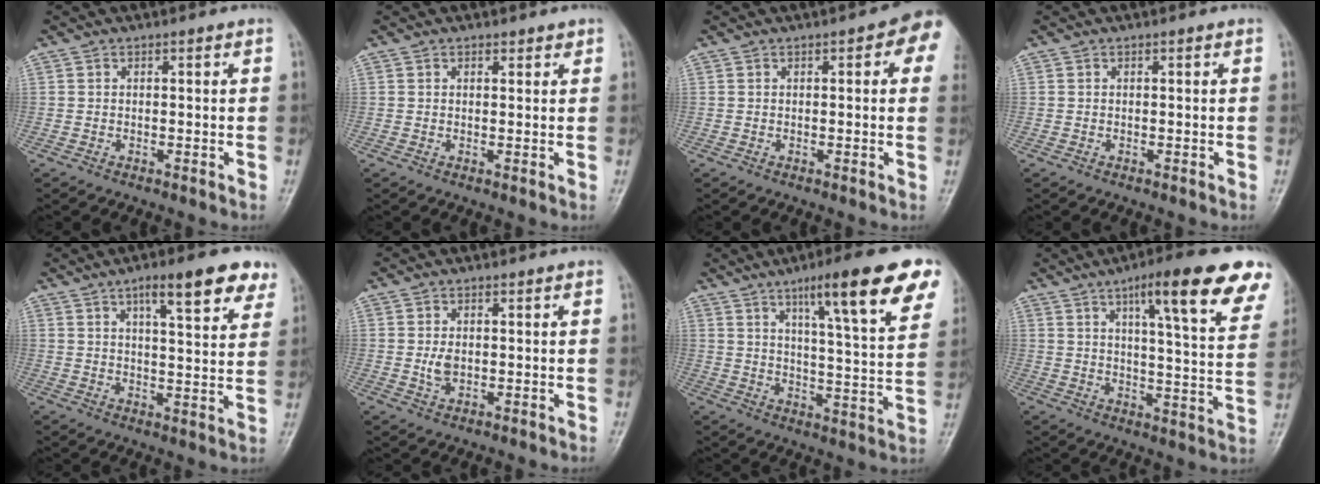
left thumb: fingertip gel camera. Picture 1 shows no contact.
{"total": 1.3, "force": [1.0, 0.8, 0.4], "torque": [0.004, -0.006, 0.010]}
{"total": 6.3, "force": [2.0, 2.4, 5.5], "torque": [-0.043, 0.002, 0.011]}
{"total": 0.0}
{"total": 12.1, "force": [7.2, 3.3, 9.2], "torque": [-0.099, -0.025, 0.097]}
{"total": 2.7, "force": [0.1, 1.8, 2.1], "torque": [-0.036, -0.004, 0.004]}
{"total": 19.0, "force": [10.7, 3.1, 15.4], "torque": [-0.190, -0.034, 0.154]}
{"total": 19.6, "force": [11.4, 3.7, 15.6], "torque": [-0.188, -0.036, 0.151]}